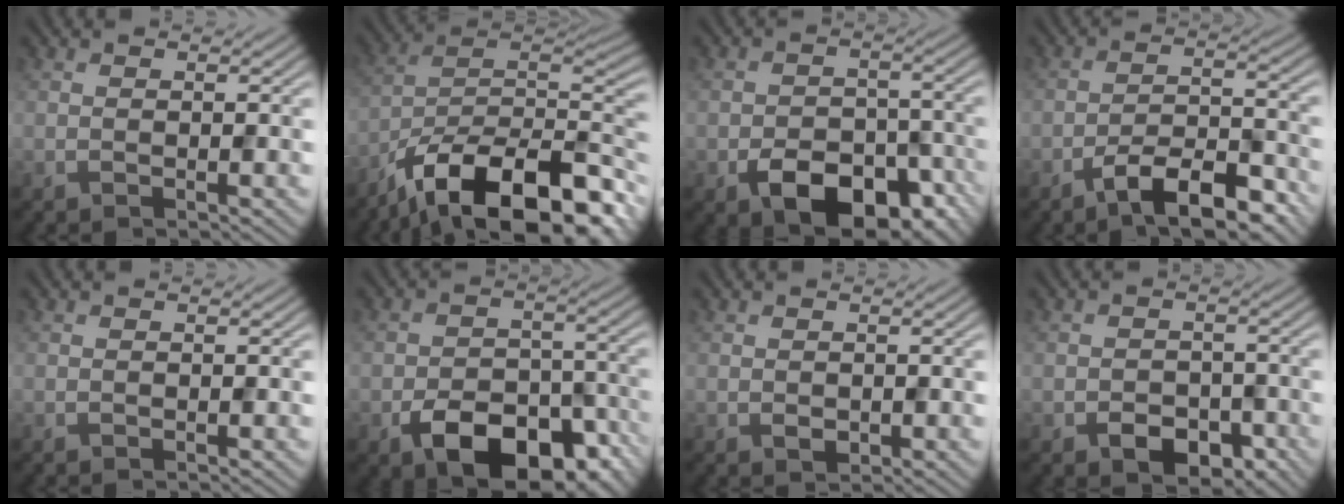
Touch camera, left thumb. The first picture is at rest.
{"total": 18.2, "force": [-12.8, 6.9, 11.0], "torque": [-0.195, -0.032, -0.209]}
{"total": 10.3, "force": [-5.4, 6.1, 6.4], "torque": [-0.103, -0.024, -0.080]}
{"total": 8.9, "force": [-5.9, 3.0, 6.0], "torque": [-0.090, 0.005, -0.104]}
{"total": 0.0}
{"total": 11.8, "force": [-6.3, 6.8, 7.4], "torque": [-0.128, -0.023, -0.094]}
{"total": 1.1, "force": [0.0, 0.9, 0.6], "torque": [-0.015, -0.006, 0.002]}
{"total": 4.5, "force": [-2.3, 3.0, 2.3], "torque": [-0.035, -0.011, -0.040]}